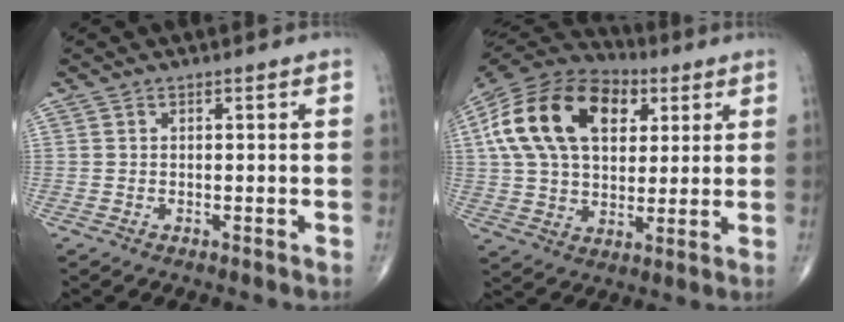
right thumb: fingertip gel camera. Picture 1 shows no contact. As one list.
[{"total": 23.3, "force": [7.2, 14.9, 16.4], "torque": [-0.293, 0.016, 0.118]}]